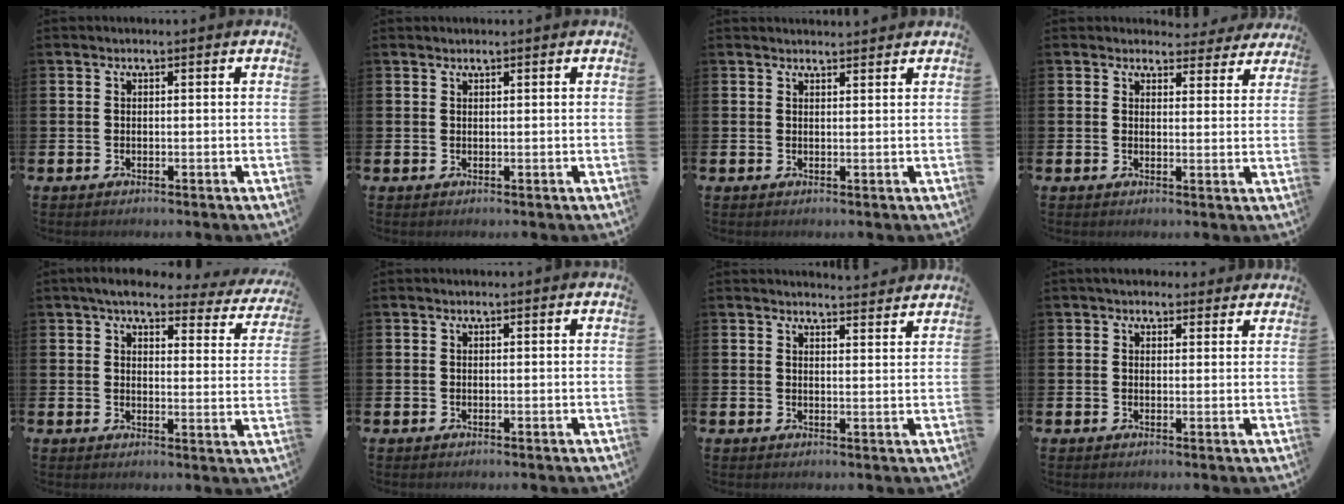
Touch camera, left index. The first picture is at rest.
{"total": 0.5, "force": [0.5, 0.0, 0.0], "torque": [0.000, 0.000, 0.010]}
{"total": 1.6, "force": [1.6, 0.1, 0.0], "torque": [0.006, -0.010, 0.027]}
{"total": 3.2, "force": [2.9, 1.2, 0.3], "torque": [0.003, -0.021, 0.048]}
{"total": 4.9, "force": [4.3, 1.5, 1.9], "torque": [-0.048, -0.024, 0.071]}
{"total": 0.0}
{"total": 3.3, "force": [3.2, -0.3, -0.2], "torque": [0.006, -0.027, 0.057]}
{"total": 2.6, "force": [2.2, 1.2, 0.2], "torque": [0.007, -0.008, 0.038]}